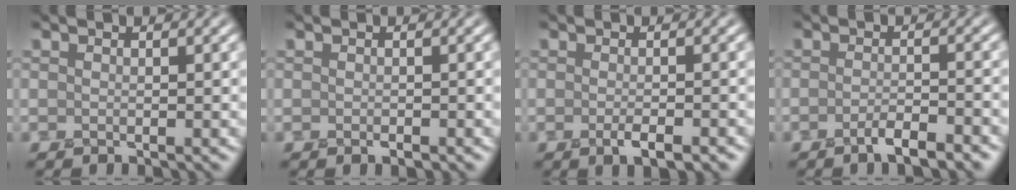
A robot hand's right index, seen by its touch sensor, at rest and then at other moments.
{"total": 0.8, "force": [-0.4, 0.3, 0.6], "torque": [-0.012, -0.006, -0.005]}
{"total": 2.3, "force": [-1.3, 0.5, 1.8], "torque": [-0.031, -0.011, -0.020]}
{"total": 2.7, "force": [-2.0, 0.6, 1.8], "torque": [-0.029, -0.003, -0.037]}